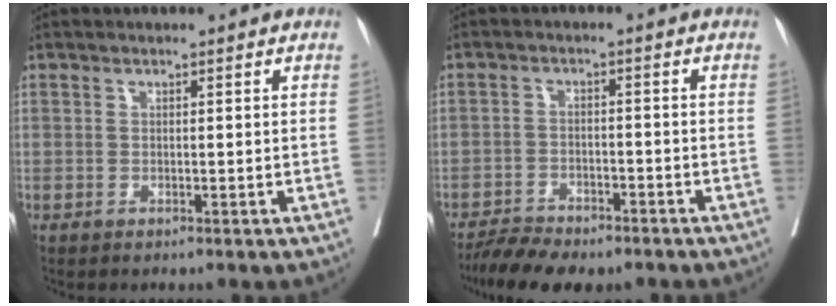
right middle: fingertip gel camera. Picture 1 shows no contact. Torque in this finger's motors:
{"motor_torque": [0.26, -0.29, 0.11, 0.04]}